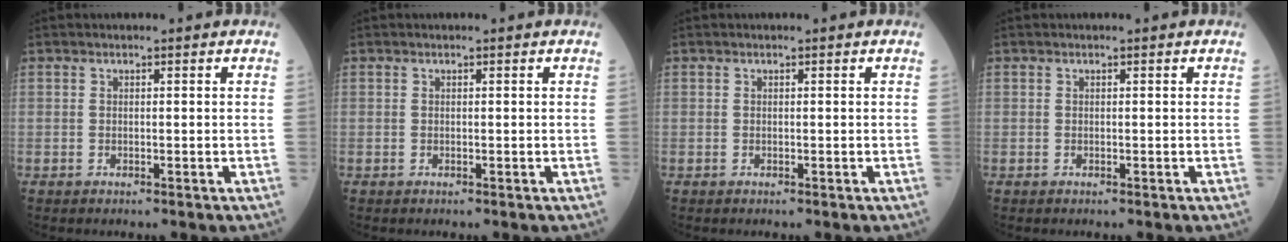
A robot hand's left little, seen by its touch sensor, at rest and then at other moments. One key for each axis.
{"total": 0.0}
{"total": 0.0}
{"total": 0.0}